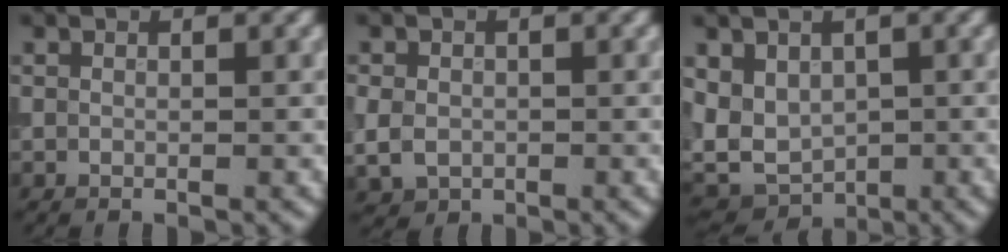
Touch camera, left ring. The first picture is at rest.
{"total": 2.7, "force": [-0.4, 2.3, 1.4], "torque": [-0.028, -0.006, -0.009]}
{"total": 5.4, "force": [0.1, 4.1, 3.5], "torque": [-0.077, -0.004, 0.003]}